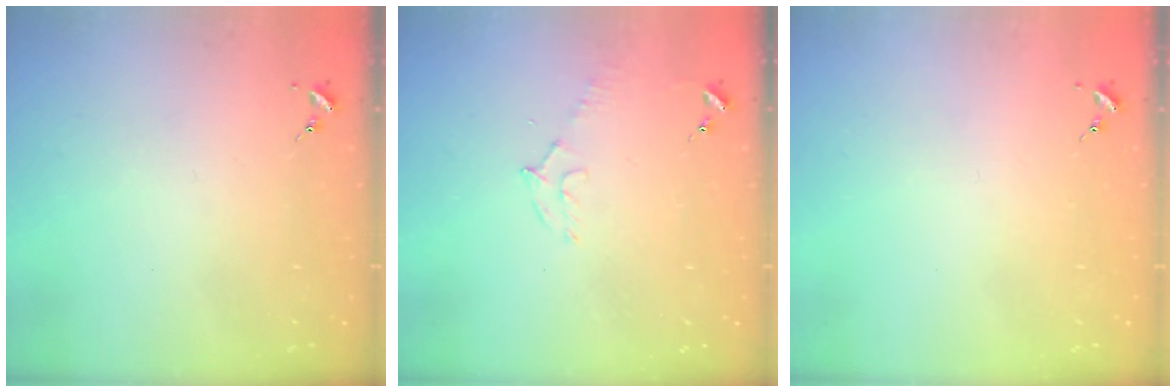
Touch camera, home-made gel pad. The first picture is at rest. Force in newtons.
{"total": 7.3, "press": 7.2, "slide": 0.9}
{"total": 0.0}